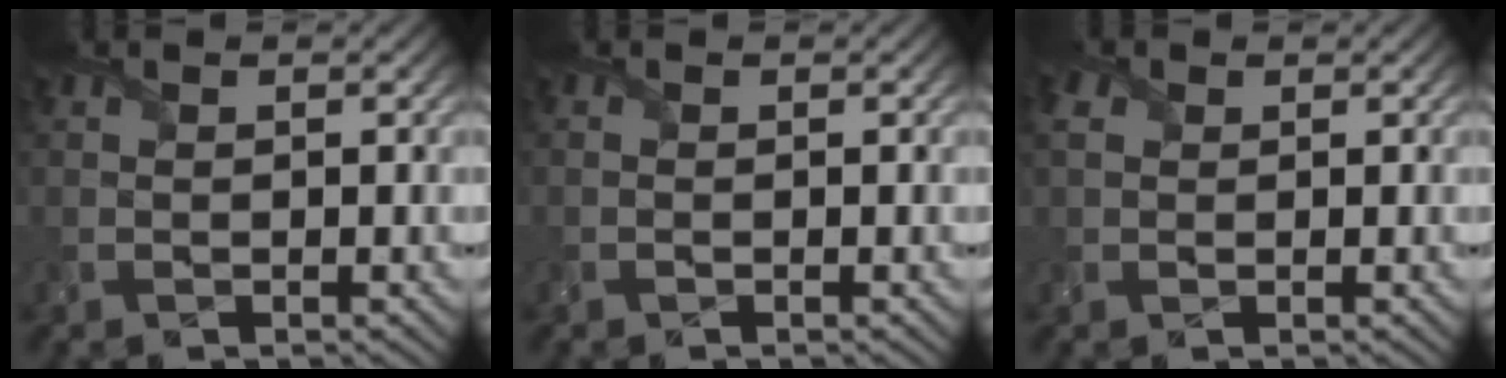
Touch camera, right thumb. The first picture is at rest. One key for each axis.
{"total": 0.0}
{"total": 2.1, "fx": 0.9, "fy": 1.6, "fz": 1.0, "tx": -0.030, "ty": 0.008, "tz": 0.013}